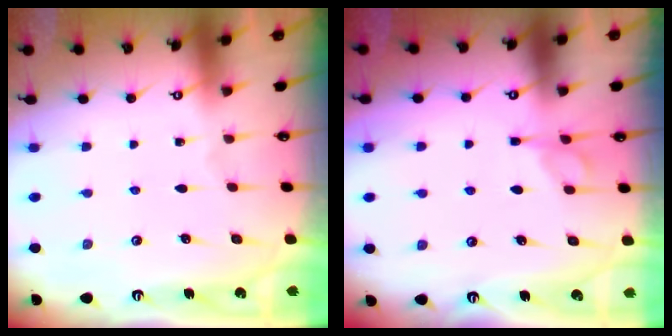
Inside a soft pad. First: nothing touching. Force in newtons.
{"total": 5.8, "press": 5.7, "slide": 0.9}